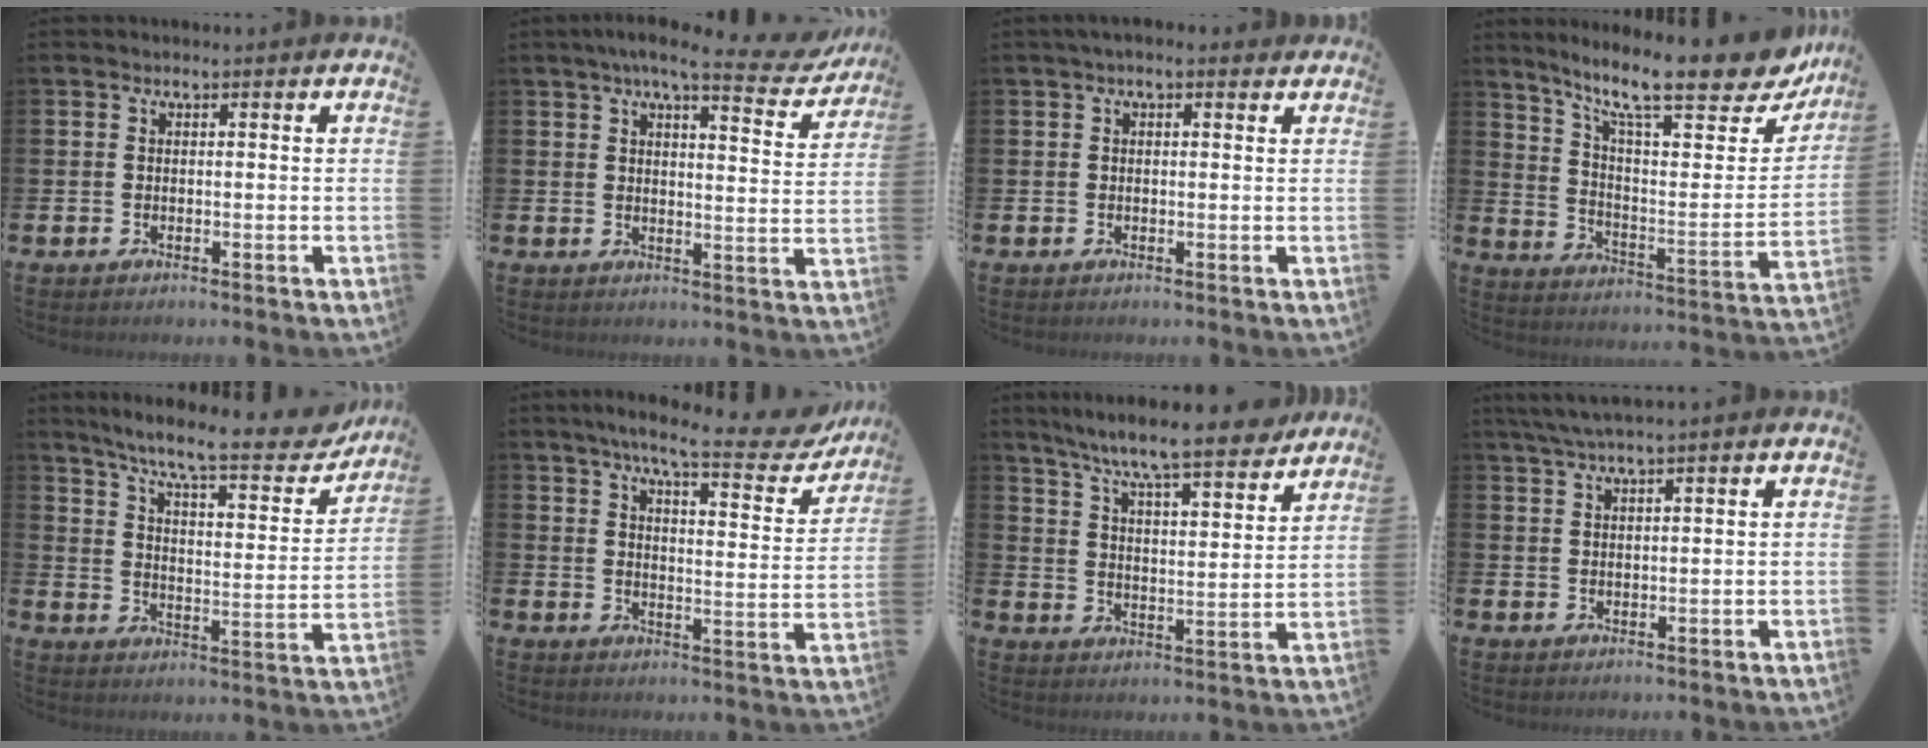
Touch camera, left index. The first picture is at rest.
{"total": 6.6, "force": [5.4, 1.1, 3.6], "torque": [-0.070, -0.023, 0.088]}
{"total": 1.2, "force": [0.7, 0.5, 0.8], "torque": [-0.013, 0.006, 0.011]}
{"total": 13.9, "force": [10.9, 3.4, 7.8], "torque": [-0.149, -0.082, 0.179]}
{"total": 9.7, "force": [8.2, 1.5, 5.0], "torque": [-0.117, -0.052, 0.134]}
{"total": 8.4, "force": [7.0, 0.9, 4.5], "torque": [-0.092, -0.041, 0.114]}
{"total": 9.4, "force": [8.7, 0.3, 3.5], "torque": [-0.094, -0.059, 0.148]}
{"total": 3.0, "force": [2.5, -0.3, 1.7], "torque": [-0.044, 0.001, 0.047]}